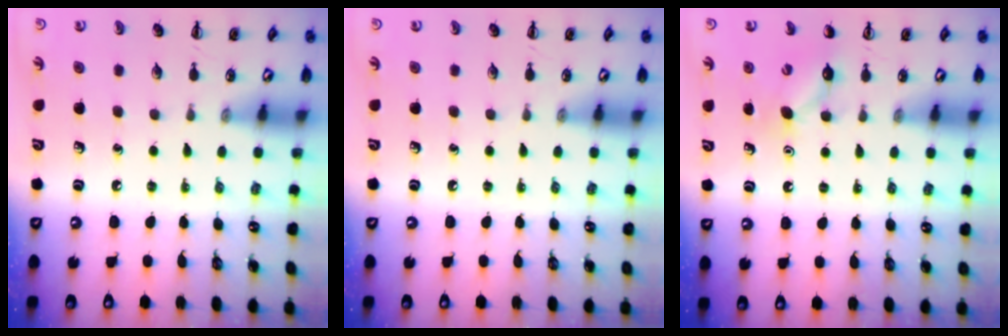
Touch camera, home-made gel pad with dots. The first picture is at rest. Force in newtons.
{"total": 0.0}
{"total": 5.9, "press": 5.8, "slide": 1.1}